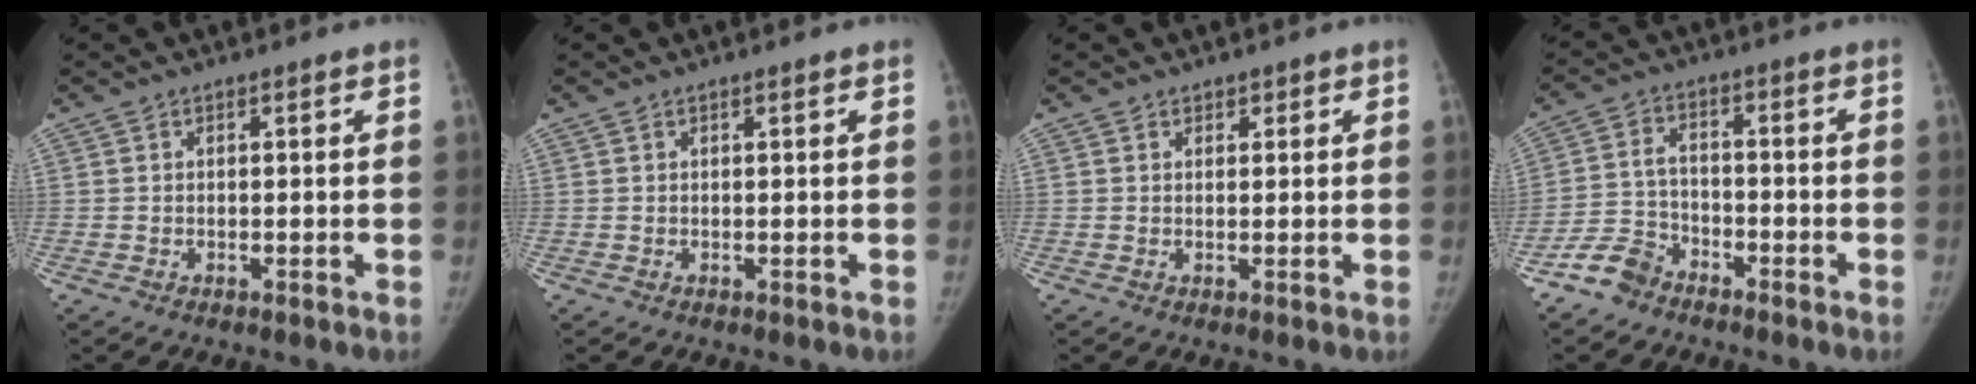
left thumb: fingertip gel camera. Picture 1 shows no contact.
{"total": 0.0}
{"total": 1.1, "force": [0.7, 0.9, 0.0], "torque": [0.019, -0.003, 0.005]}
{"total": 6.2, "force": [-4.8, 3.5, 1.6], "torque": [-0.026, 0.022, -0.102]}